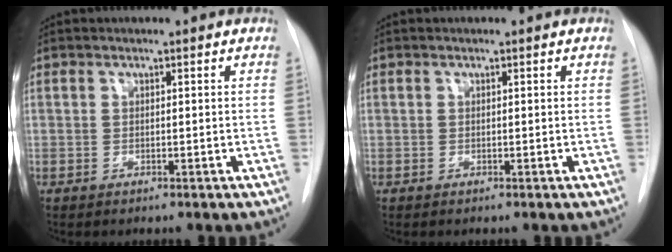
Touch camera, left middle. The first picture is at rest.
{"total": 0.0}